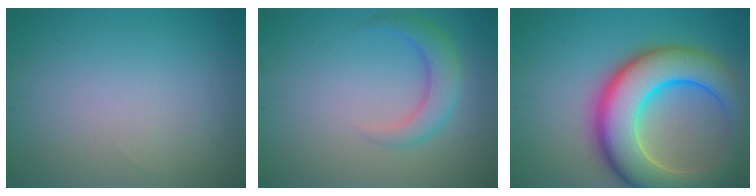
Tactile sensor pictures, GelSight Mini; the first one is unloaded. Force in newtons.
{"total": 3.1, "press": 3.1, "slide": 0.1}
{"total": 11.7, "press": 11.7, "slide": 0.4}